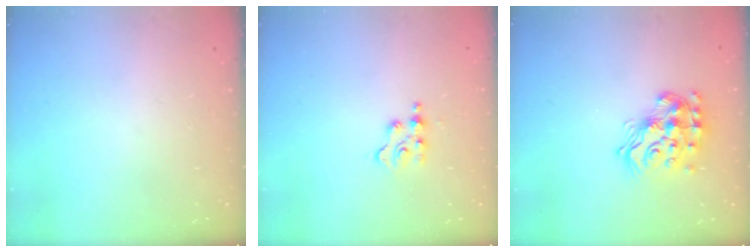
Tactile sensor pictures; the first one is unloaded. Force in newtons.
{"total": 3.3, "press": 3.2, "slide": 0.5}
{"total": 16.9, "press": 16.9, "slide": 1.4}